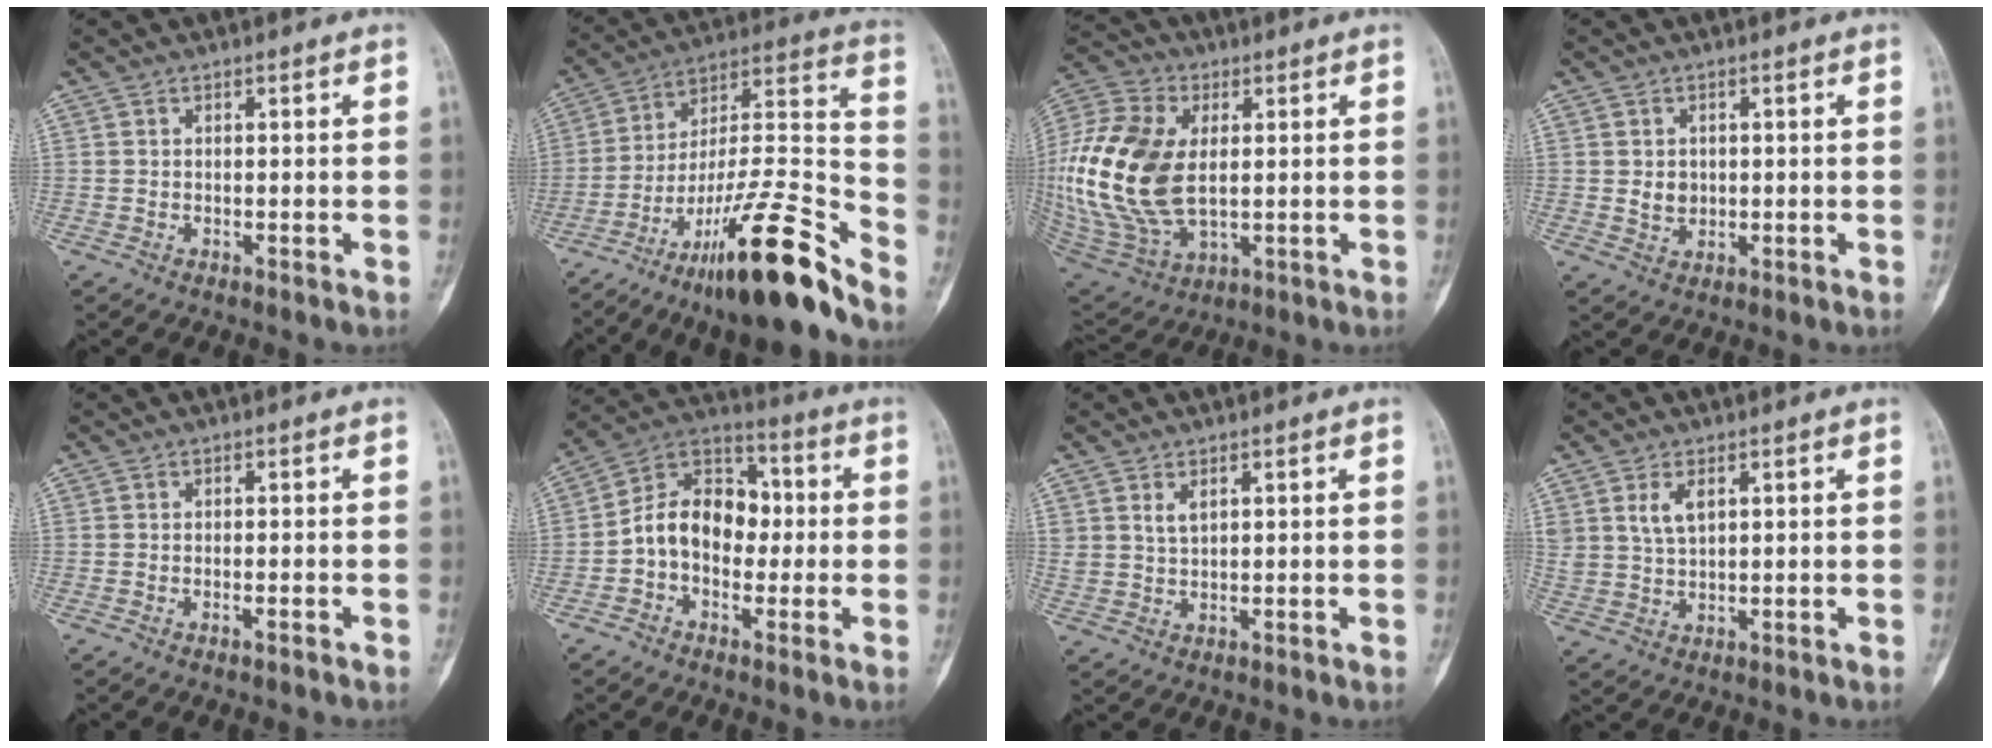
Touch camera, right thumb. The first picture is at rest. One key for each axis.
{"total": 23.8, "fx": -16.8, "fy": 3.4, "fz": 16.6, "tx": -0.257, "ty": 0.094, "tz": -0.279}
{"total": 23.1, "fx": 1.5, "fy": 14.1, "fz": 18.2, "tx": -0.400, "ty": -0.015, "tz": 0.034}
{"total": 3.0, "fx": 0.2, "fy": 2.5, "fz": 1.6, "tx": -0.015, "ty": -0.001, "tz": 0.009}
{"total": 0.9, "fx": -0.6, "fy": 0.1, "fz": 0.7, "tx": -0.016, "ty": 0.004, "tz": -0.008}
{"total": 12.6, "fx": -1.1, "fy": 9.2, "fz": 8.5, "tx": -0.113, "ty": 0.042, "tz": -0.033}
{"total": 2.5, "fx": 1.4, "fy": 1.3, "fz": 1.6, "tx": -0.026, "ty": -0.009, "tz": 0.032}
{"total": 4.6, "fx": 2.0, "fy": 2.5, "fz": 3.3, "tx": -0.059, "ty": -0.009, "tz": 0.046}